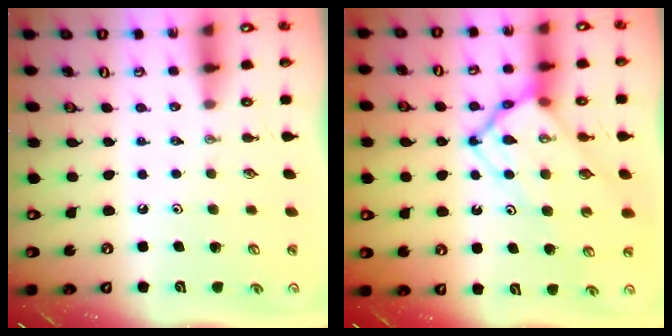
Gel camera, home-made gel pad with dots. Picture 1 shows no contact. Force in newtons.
{"total": 14.0, "press": 14.0, "slide": 1.3}